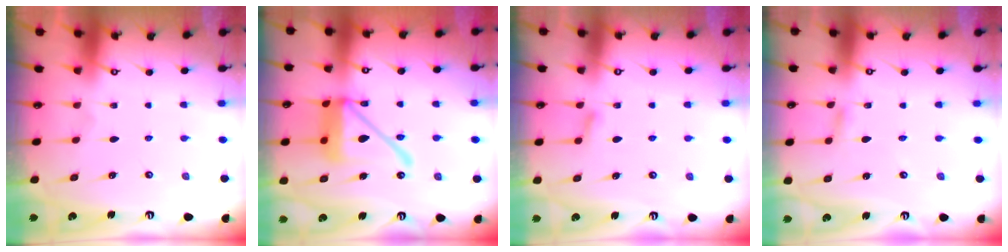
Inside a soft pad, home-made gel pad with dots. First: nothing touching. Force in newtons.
{"total": 18.2, "press": 18.1, "slide": 1.9}
{"total": 5.1, "press": 5.1, "slide": 0.7}
{"total": 2.1, "press": 2.1, "slide": 0.2}